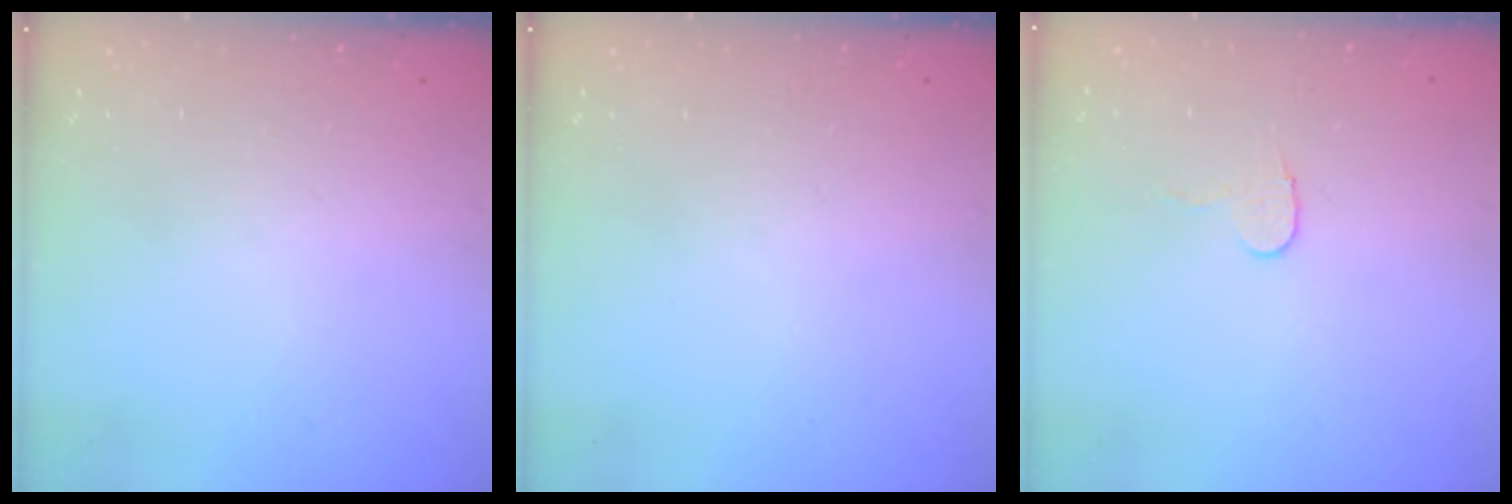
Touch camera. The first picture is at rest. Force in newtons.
{"total": 0.0}
{"total": 5.0, "press": 5.0, "slide": 0.4}